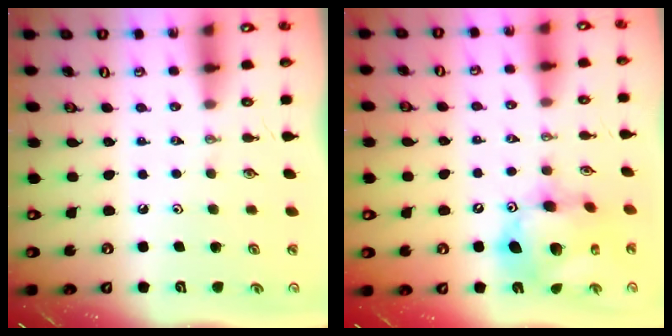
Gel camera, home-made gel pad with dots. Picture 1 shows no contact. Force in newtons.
{"total": 15.2, "press": 15.1, "slide": 1.5}